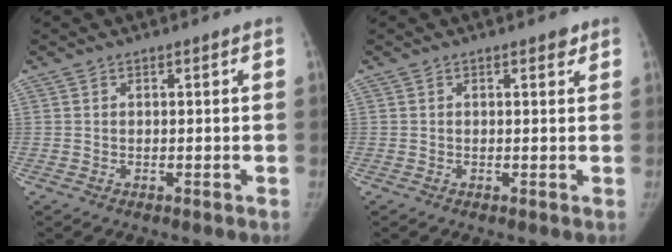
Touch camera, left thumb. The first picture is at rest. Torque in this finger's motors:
{"motor_torque": [0.91, 0.02, 0.59, -0.37, 0.08]}